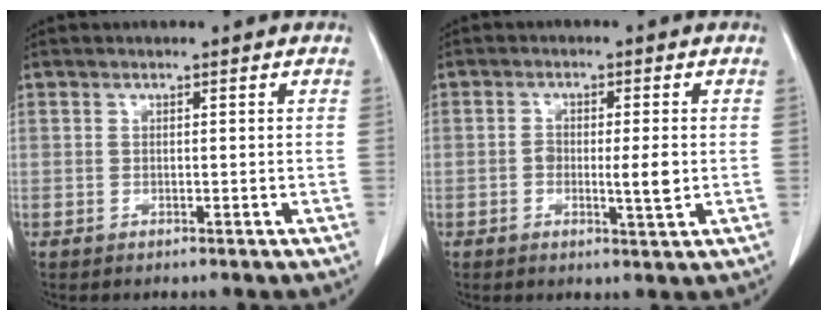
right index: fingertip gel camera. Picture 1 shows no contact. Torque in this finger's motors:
{"motor_torque": [0.13, 0.09, 0.16, 0.03]}